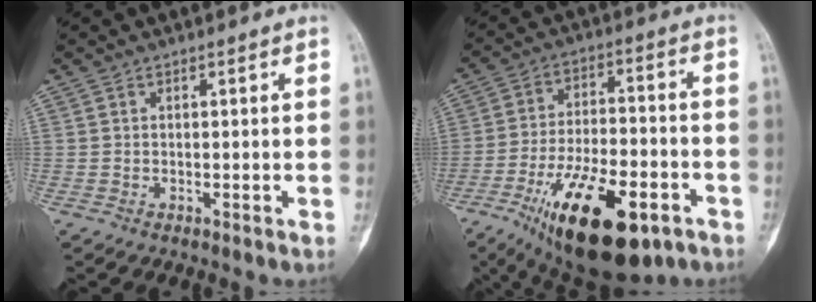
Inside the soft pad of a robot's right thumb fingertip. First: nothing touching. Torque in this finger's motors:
{"motor_torque": [0.48, 0.62, 1.76, -1.01, 0.20]}